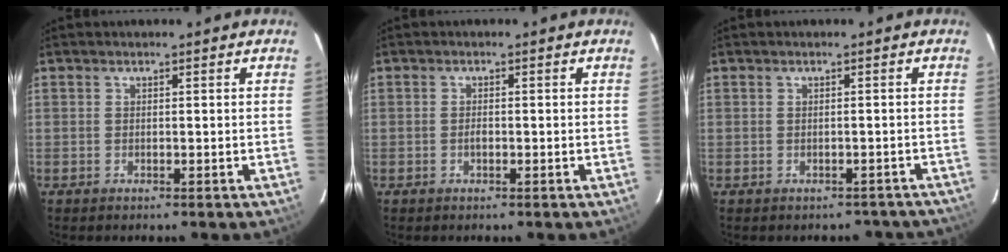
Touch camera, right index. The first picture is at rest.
{"total": 1.2, "force": [-0.4, 0.6, 0.9], "torque": [-0.017, 0.002, -0.007]}
{"total": 6.1, "force": [-5.2, 3.0, 1.0], "torque": [-0.004, 0.019, -0.045]}